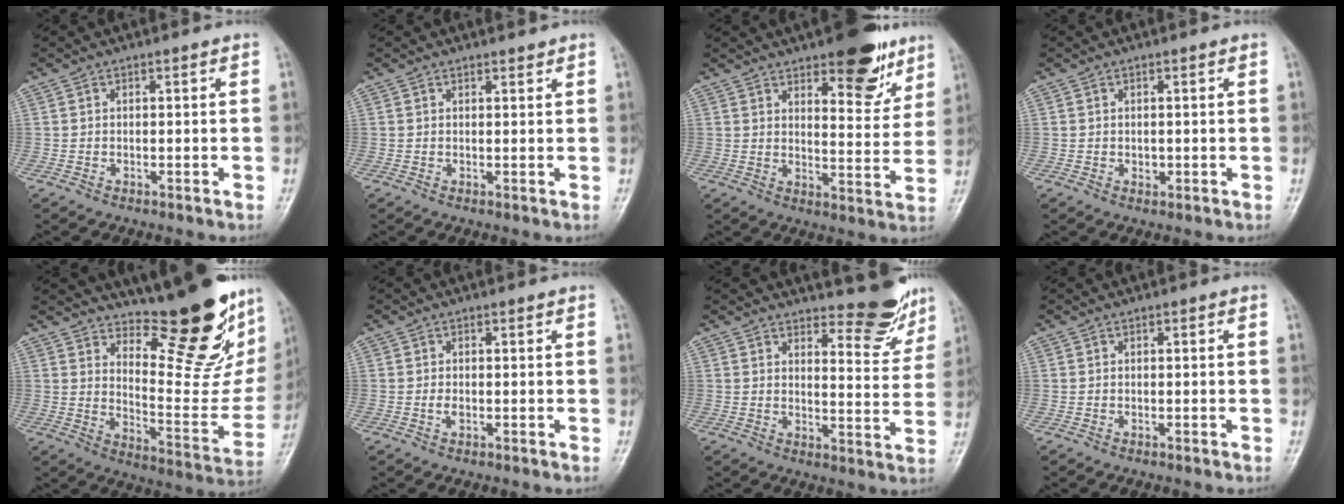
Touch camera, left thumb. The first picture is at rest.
{"total": 1.0, "force": [0.9, 0.2, 0.2], "torque": [-0.002, -0.009, 0.013]}
{"total": 13.2, "force": [8.5, 5.1, 8.7], "torque": [-0.072, -0.050, 0.119]}
{"total": 1.0, "force": [0.3, 0.7, 0.6], "torque": [-0.006, -0.002, 0.006]}
{"total": 24.1, "force": [17.8, 7.5, 14.5], "torque": [-0.164, -0.140, 0.249]}
{"total": 1.2, "force": [0.0, 0.7, 1.0], "torque": [-0.016, 0.000, 0.001]}
{"total": 9.8, "force": [8.5, 2.9, 3.8], "torque": [-0.024, -0.078, 0.106]}
{"total": 0.0}